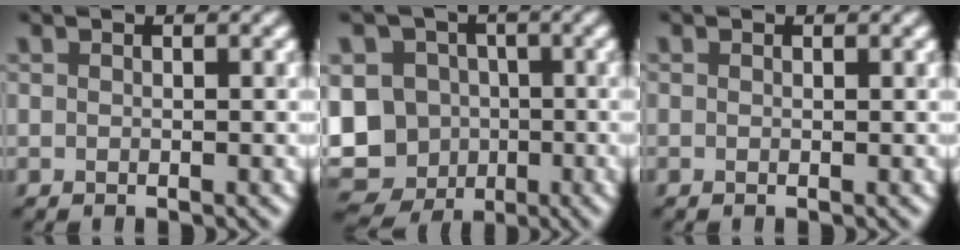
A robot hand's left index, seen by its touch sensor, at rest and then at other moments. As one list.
[{"total": 12.5, "force": [-3.5, 11.1, 4.5], "torque": [-0.091, -0.007, -0.078]}, {"total": 0.0}]